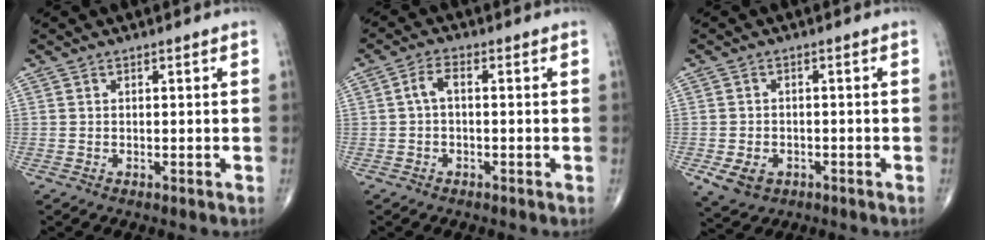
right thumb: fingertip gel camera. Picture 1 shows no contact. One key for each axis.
{"total": 3.0, "fx": 0.0, "fy": 1.4, "fz": 2.7, "tx": -0.051, "ty": 0.013, "tz": -0.005}
{"total": 5.3, "fx": -2.1, "fy": 4.0, "fz": 2.9, "tx": -0.050, "ty": 0.005, "tz": -0.027}